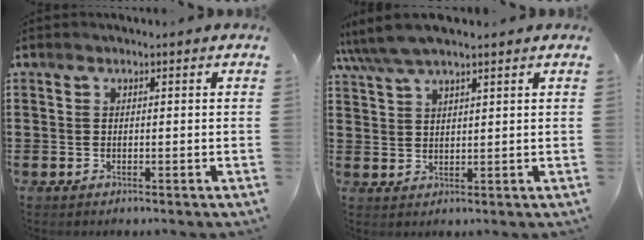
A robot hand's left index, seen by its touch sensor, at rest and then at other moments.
{"total": 4.4, "force": [3.6, 1.0, 2.3], "torque": [-0.055, -0.004, 0.065]}